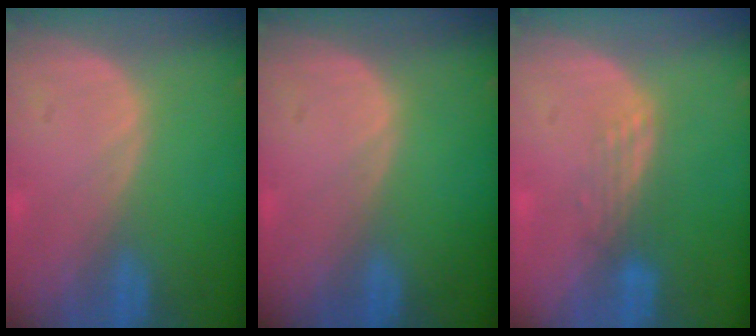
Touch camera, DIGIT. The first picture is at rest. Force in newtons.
{"total": 0.0}
{"total": 3.0, "press": 2.5, "slide": 1.7}